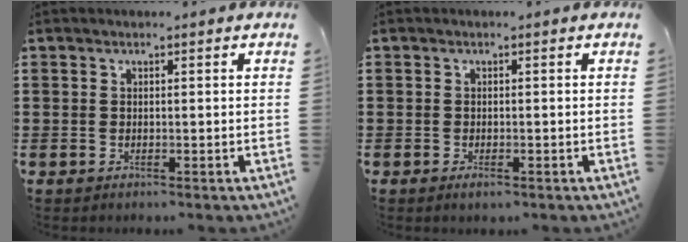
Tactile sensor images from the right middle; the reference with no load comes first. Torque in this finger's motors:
{"motor_torque": [0.04, 0.15, -0.13, -0.06]}